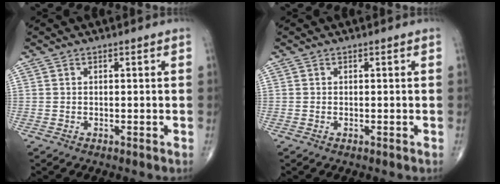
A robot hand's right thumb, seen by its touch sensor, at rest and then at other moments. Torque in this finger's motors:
{"motor_torque": [1.61, 1.48, -0.07, -0.17, 0.01]}